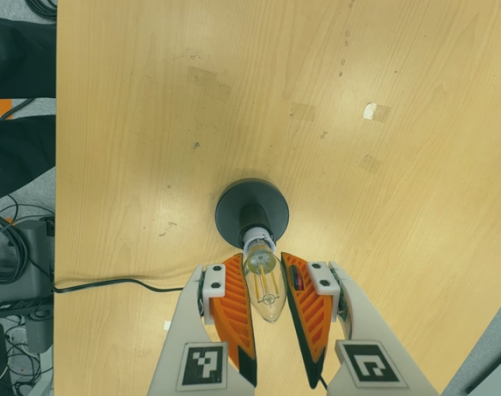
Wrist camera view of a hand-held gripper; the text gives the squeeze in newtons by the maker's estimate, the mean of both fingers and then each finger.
{"total": 13.7, "left": 15.0, "right": 12.4}